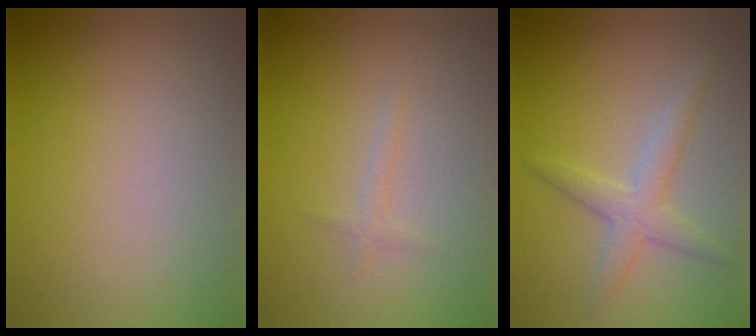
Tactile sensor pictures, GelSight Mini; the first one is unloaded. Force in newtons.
{"total": 0.8, "press": 0.8, "slide": 0.0}
{"total": 2.6, "press": 2.6, "slide": 0.2}